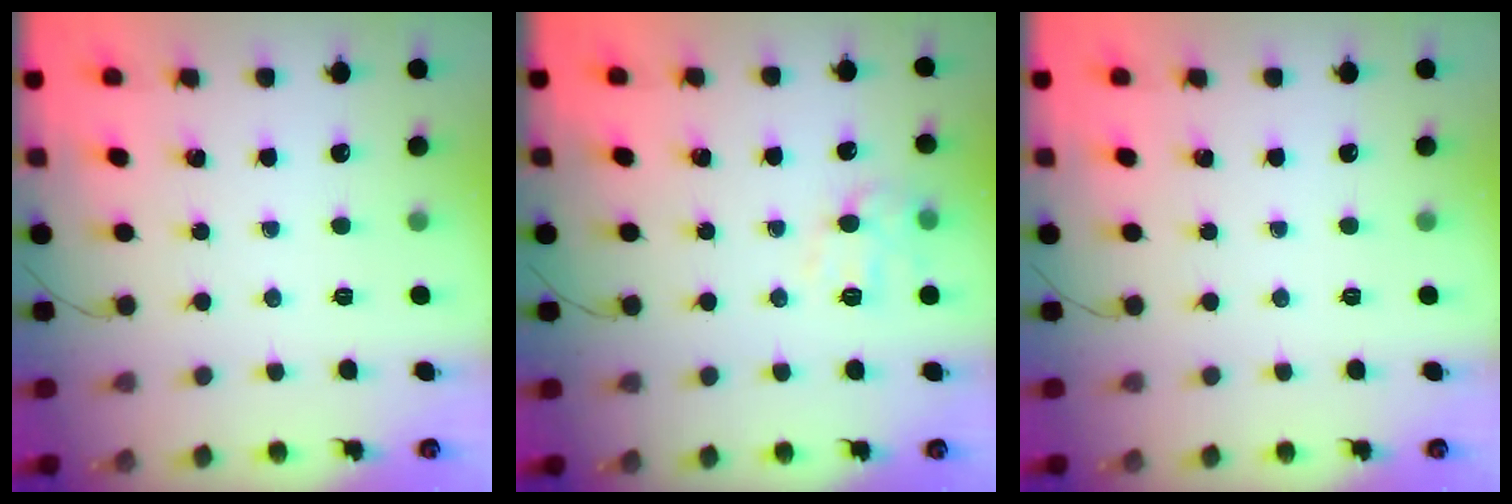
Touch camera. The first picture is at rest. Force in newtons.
{"total": 9.2, "press": 9.1, "slide": 1.0}
{"total": 0.0}